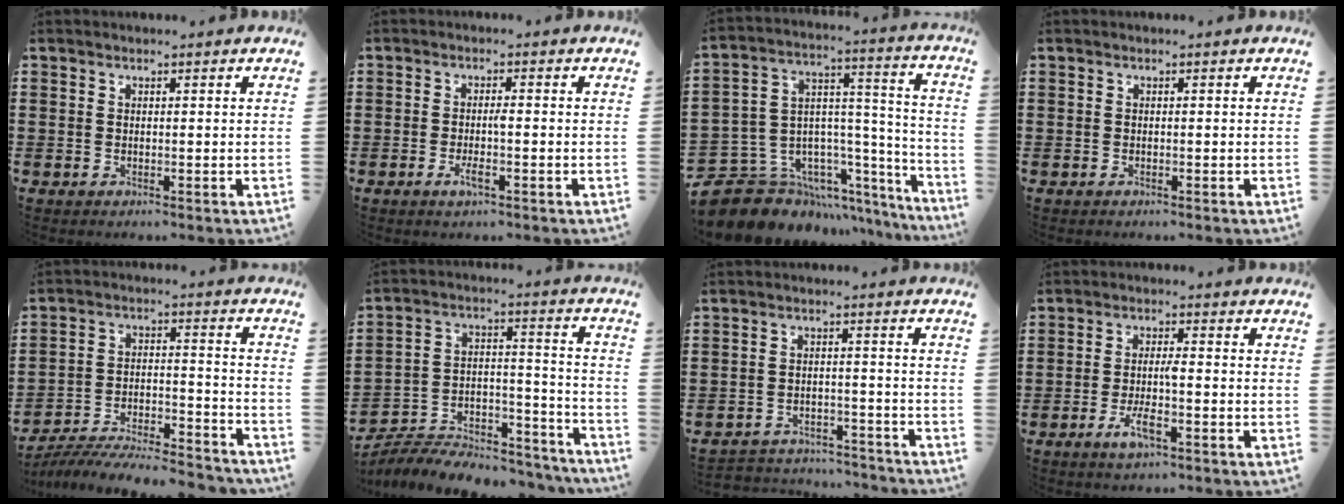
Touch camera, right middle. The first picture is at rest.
{"total": 2.4, "force": [-0.8, 0.4, 2.2], "torque": [-0.044, -0.001, -0.017]}
{"total": 9.6, "force": [-7.4, 5.9, 1.6], "torque": [-0.062, -0.005, -0.138]}
{"total": 0.0}
{"total": 7.7, "force": [-7.4, 0.6, 2.1], "torque": [-0.025, 0.011, -0.143]}
{"total": 6.5, "force": [-6.2, 1.7, 1.3], "torque": [-0.018, 0.013, -0.122]}
{"total": 3.8, "force": [-3.7, 0.5, 0.1], "torque": [-0.006, 0.004, -0.080]}
{"total": 4.3, "force": [-1.8, 0.9, 3.9], "torque": [-0.084, -0.002, -0.040]}